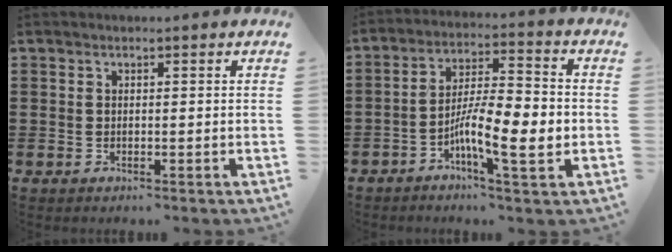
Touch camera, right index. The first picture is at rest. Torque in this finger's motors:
{"motor_torque": [1.98, -0.16, 0.55, 0.10]}